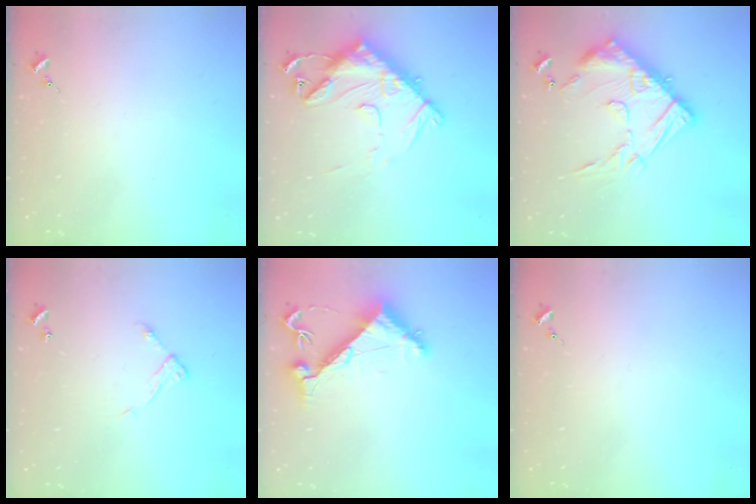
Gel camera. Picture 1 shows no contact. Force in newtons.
{"total": 16.1, "press": 16.0, "slide": 1.6}
{"total": 20.3, "press": 20.3, "slide": 1.1}
{"total": 5.8, "press": 5.7, "slide": 0.6}
{"total": 6.7, "press": 6.6, "slide": 0.7}
{"total": 0.0}